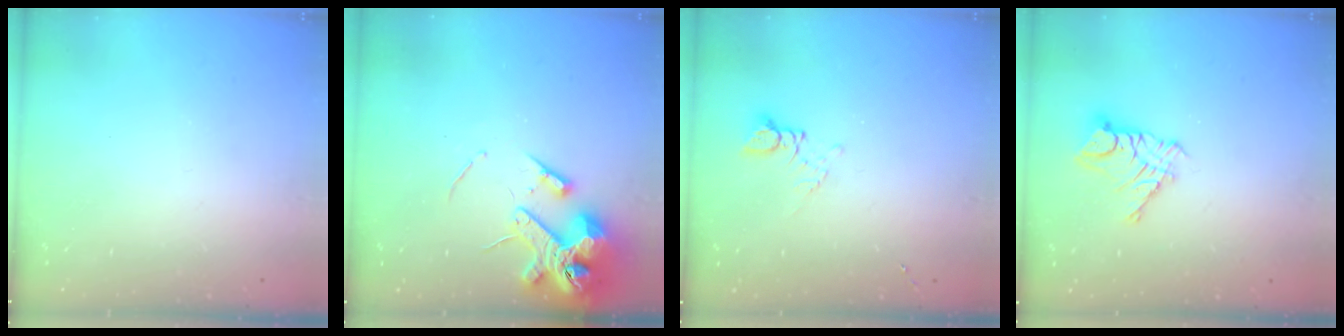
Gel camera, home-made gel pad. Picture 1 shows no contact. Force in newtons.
{"total": 14.8, "press": 14.7, "slide": 2.2}
{"total": 4.3, "press": 4.3, "slide": 0.4}
{"total": 9.3, "press": 9.3, "slide": 0.7}